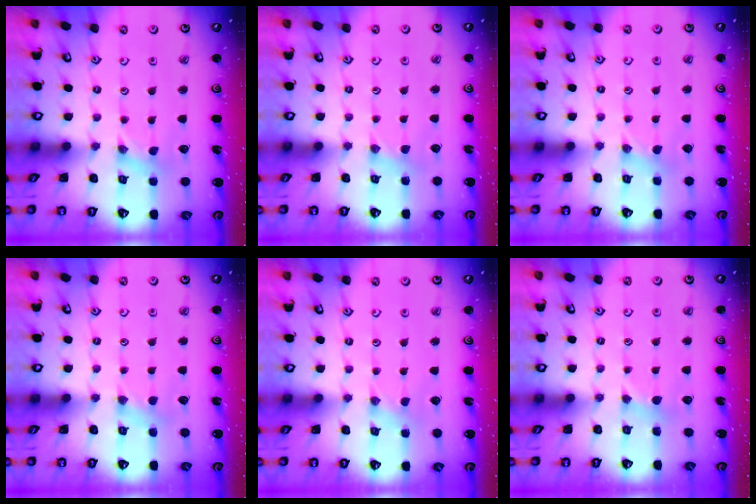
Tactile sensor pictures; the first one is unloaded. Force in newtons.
{"total": 2.9, "press": 2.8, "slide": 0.6}
{"total": 1.8, "press": 1.7, "slide": 0.3}
{"total": 3.8, "press": 3.8, "slide": 0.7}
{"total": 0.0}
{"total": 2.3, "press": 2.3, "slide": 0.4}